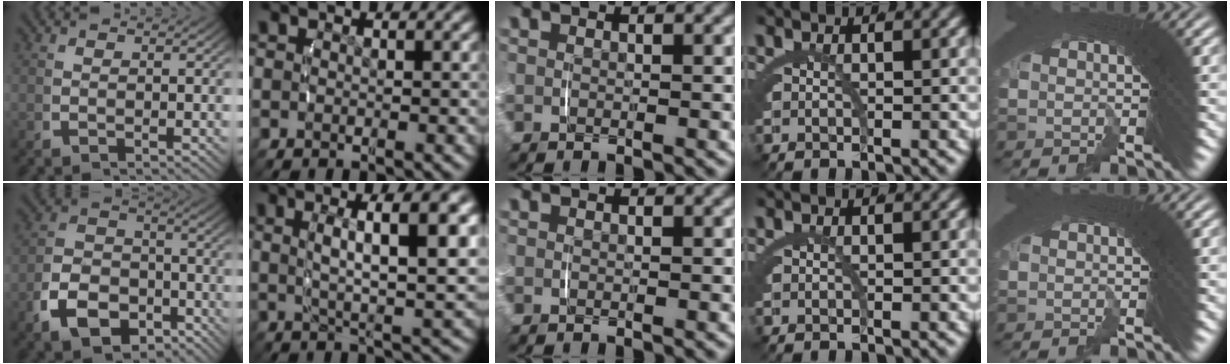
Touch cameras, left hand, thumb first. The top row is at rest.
{"thumb": {"total": 9.0, "force": [-3.7, 6.8, 4.6], "torque": [-0.078, -0.032, -0.056]}, "index": {"total": 6.9, "force": [1.5, 1.1, 6.6], "torque": [-0.089, 0.010, 0.029]}}